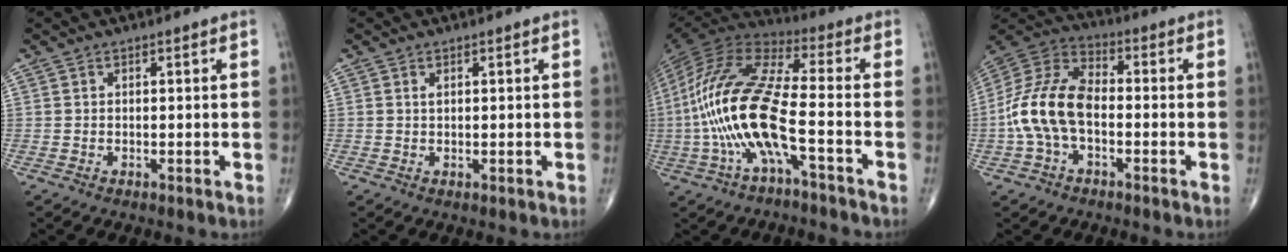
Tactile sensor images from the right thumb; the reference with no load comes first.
{"total": 0.8, "force": [0.4, 0.3, 0.6], "torque": [-0.010, -0.002, 0.007]}
{"total": 19.9, "force": [-4.7, 5.8, 18.4], "torque": [-0.406, 0.038, -0.088]}
{"total": 14.1, "force": [-2.3, 8.3, 11.2], "torque": [-0.228, 0.039, -0.052]}